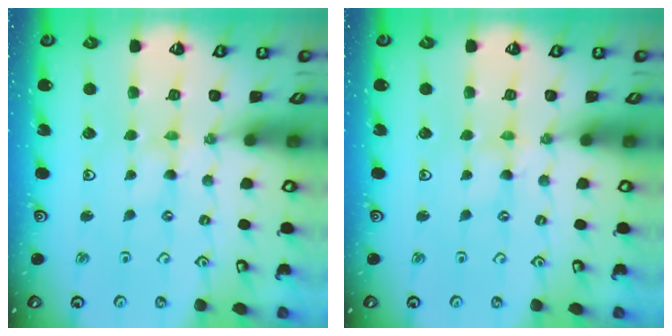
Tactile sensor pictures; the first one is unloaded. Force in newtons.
{"total": 0.0}